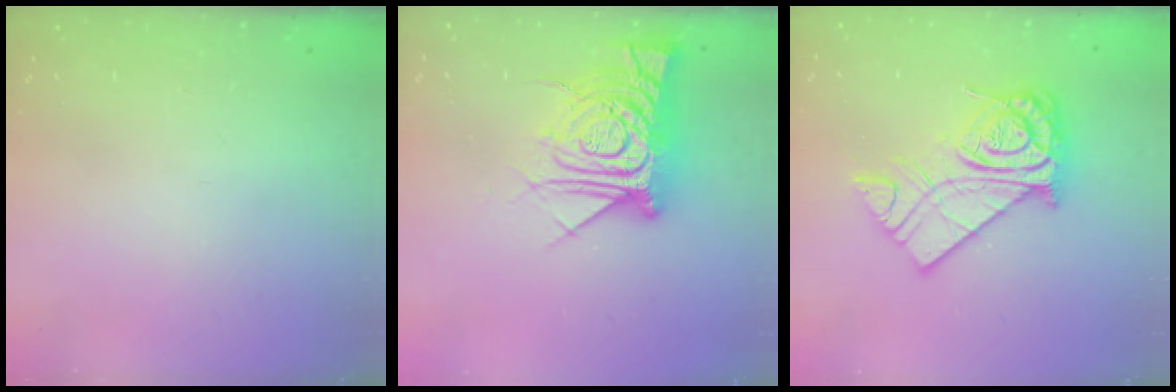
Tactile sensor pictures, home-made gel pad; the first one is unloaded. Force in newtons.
{"total": 15.3, "press": 15.2, "slide": 1.3}
{"total": 18.2, "press": 18.1, "slide": 1.6}